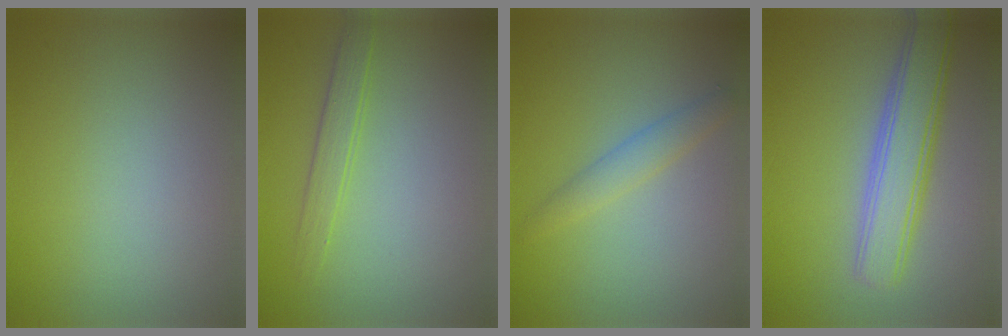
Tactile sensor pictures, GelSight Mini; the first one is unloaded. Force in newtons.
{"total": 1.7, "press": 1.7, "slide": 0.0}
{"total": 2.0, "press": 2.0, "slide": 0.1}
{"total": 5.0, "press": 5.0, "slide": 0.2}